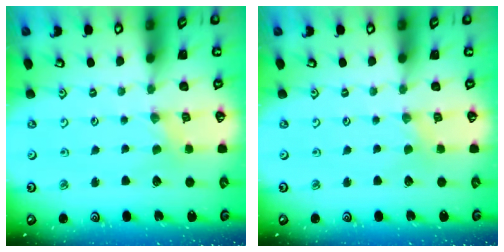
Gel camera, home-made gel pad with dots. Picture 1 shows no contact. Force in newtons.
{"total": 0.0}